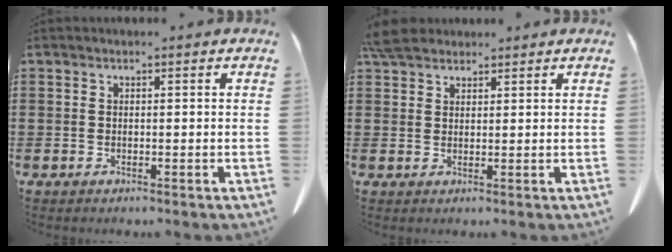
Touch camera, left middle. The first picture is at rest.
{"total": 4.0, "force": [3.5, 1.4, 1.3], "torque": [-0.036, 0.003, 0.068]}